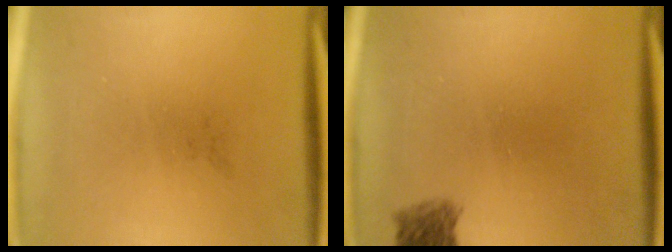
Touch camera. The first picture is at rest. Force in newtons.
{"total": 2.6}